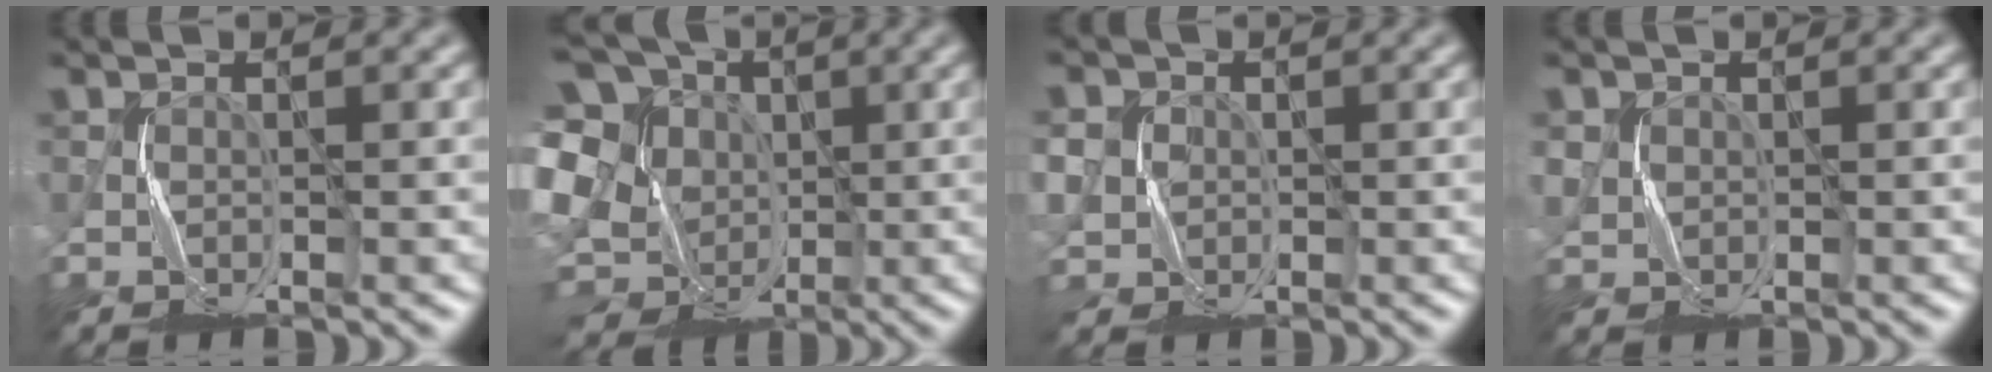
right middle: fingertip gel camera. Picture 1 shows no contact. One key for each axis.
{"total": 14.8, "fx": -2.9, "fy": 12.1, "fz": 8.1, "tx": -0.174, "ty": 0.011, "tz": -0.048}
{"total": 3.0, "fx": 0.1, "fy": 3.0, "fz": 0.3, "tx": -0.016, "ty": 0.007, "tz": -0.005}
{"total": 1.1, "fx": 0.3, "fy": 1.0, "fz": -0.1, "tx": -0.011, "ty": -0.003, "tz": 0.008}